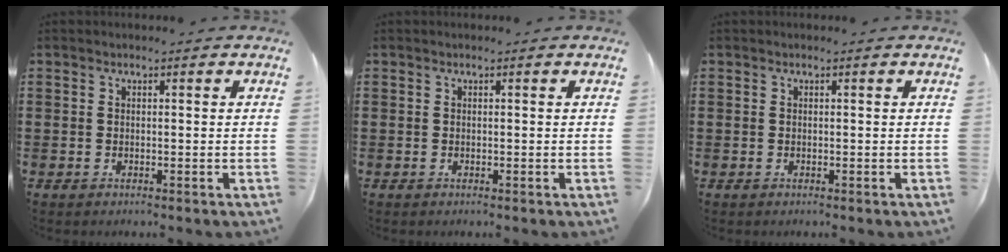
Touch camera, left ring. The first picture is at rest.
{"total": 0.0}
{"total": 0.0}